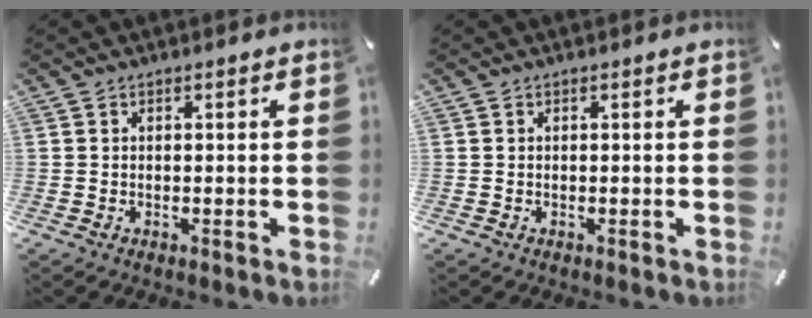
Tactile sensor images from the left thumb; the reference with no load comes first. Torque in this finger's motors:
{"motor_torque": [-0.02, -0.01, 0.00, 0.00, 0.00]}